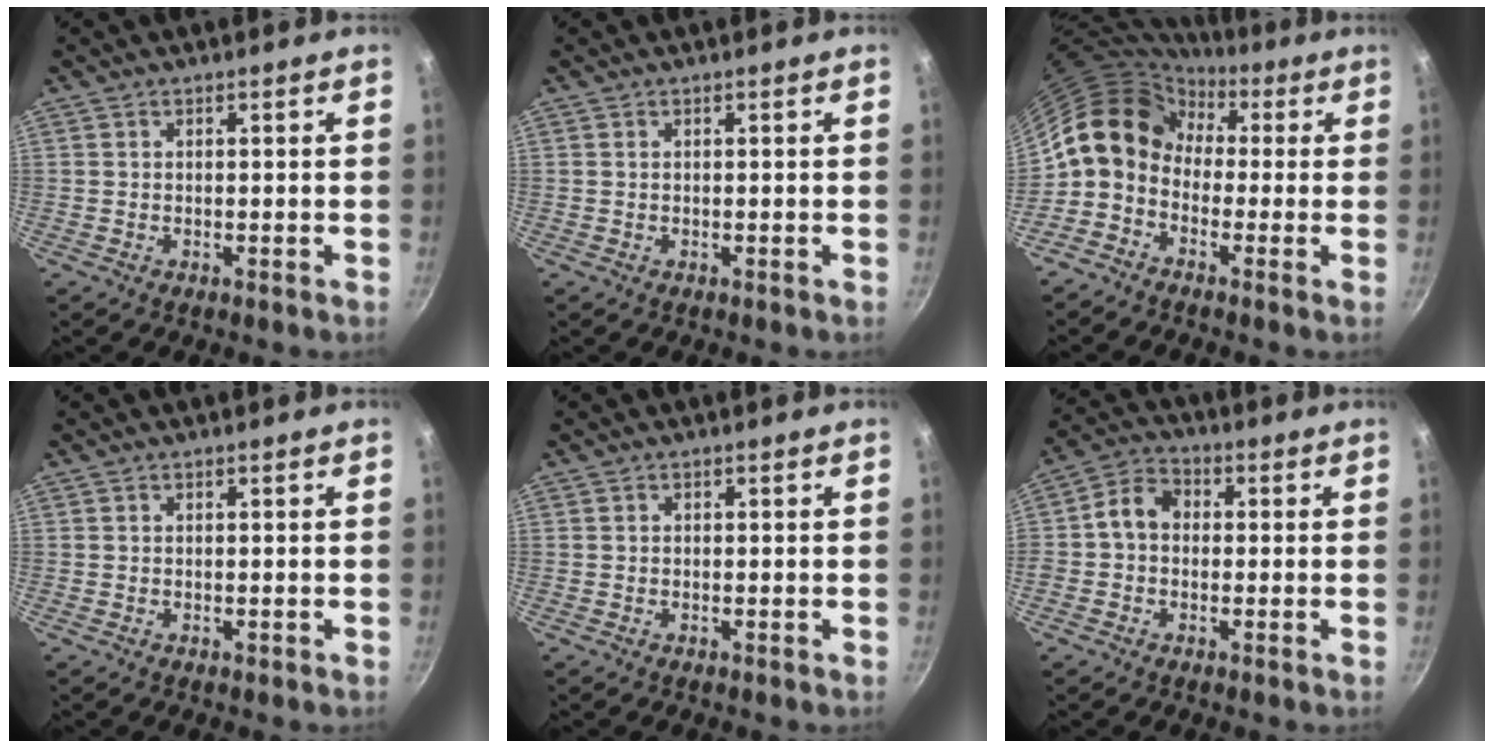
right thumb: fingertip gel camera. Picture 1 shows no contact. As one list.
[{"total": 0.0}, {"total": 11.6, "force": [0.5, 9.3, 6.9], "torque": [-0.092, 0.035, -0.019]}, {"total": 0.0}, {"total": 0.0}, {"total": 6.5, "force": [0.0, 5.3, 3.8], "torque": [-0.046, 0.020, -0.020]}]